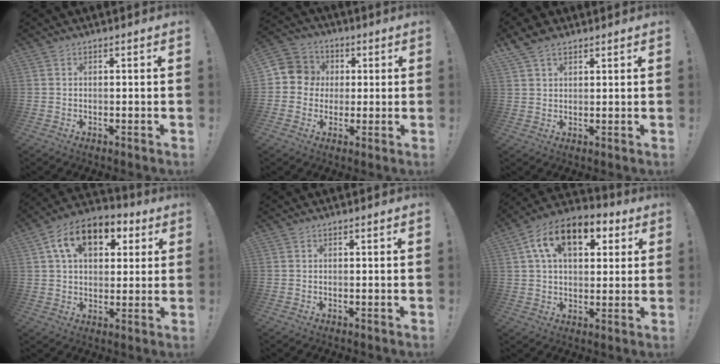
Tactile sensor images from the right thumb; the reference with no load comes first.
{"total": 8.6, "force": [0.5, 8.4, 1.8], "torque": [-0.023, 0.008, 0.013]}
{"total": 5.1, "force": [3.6, 2.8, 2.3], "torque": [-0.039, -0.012, 0.070]}
{"total": 14.1, "force": [5.7, 9.6, 8.6], "torque": [-0.141, -0.010, 0.105]}
{"total": 0.0}
{"total": 15.0, "force": [6.1, 9.2, 10.2], "torque": [-0.168, -0.010, 0.109]}